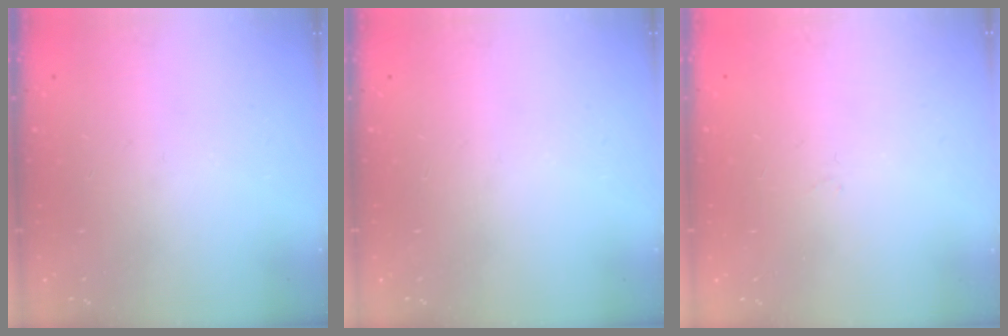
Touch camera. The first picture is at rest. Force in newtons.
{"total": 0.0}
{"total": 0.9, "press": 0.9, "slide": 0.2}